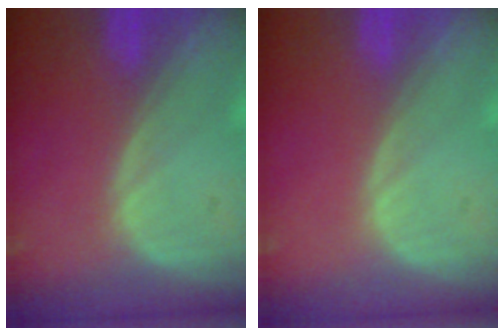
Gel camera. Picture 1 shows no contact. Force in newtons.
{"total": 0.0}